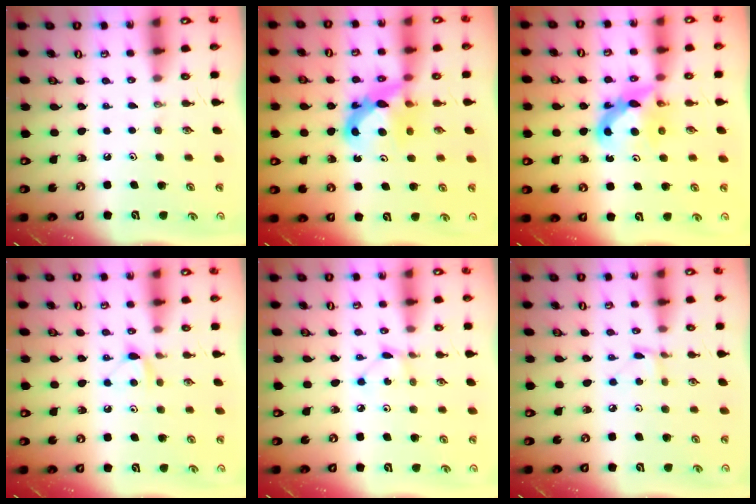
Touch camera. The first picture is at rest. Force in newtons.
{"total": 8.3, "press": 8.3, "slide": 0.6}
{"total": 6.9, "press": 6.8, "slide": 0.6}
{"total": 6.2, "press": 6.2, "slide": 0.6}
{"total": 1.9, "press": 1.9, "slide": 0.1}
{"total": 2.0, "press": 2.0, "slide": 0.1}